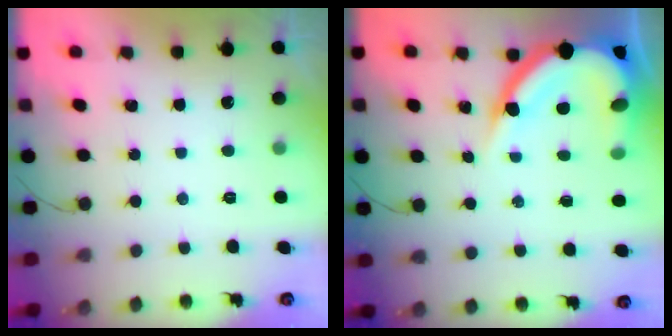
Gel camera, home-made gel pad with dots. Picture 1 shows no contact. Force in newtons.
{"total": 16.2, "press": 16.2, "slide": 1.6}